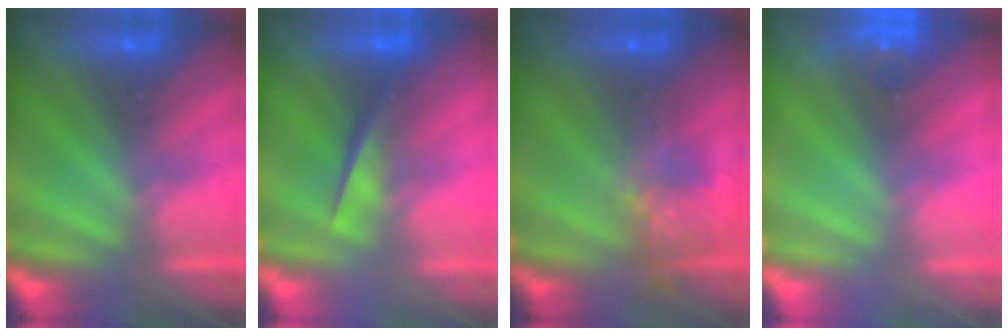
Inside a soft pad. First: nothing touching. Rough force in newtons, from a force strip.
{"total": 4.5}
{"total": 11.1}
{"total": 3.0}